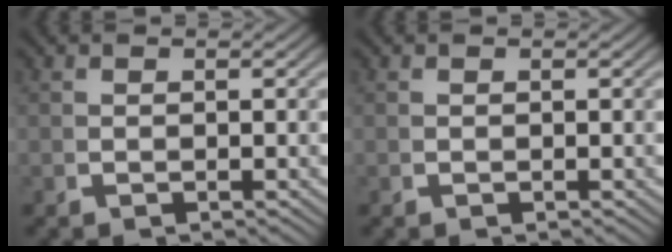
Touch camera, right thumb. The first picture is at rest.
{"total": 0.0}